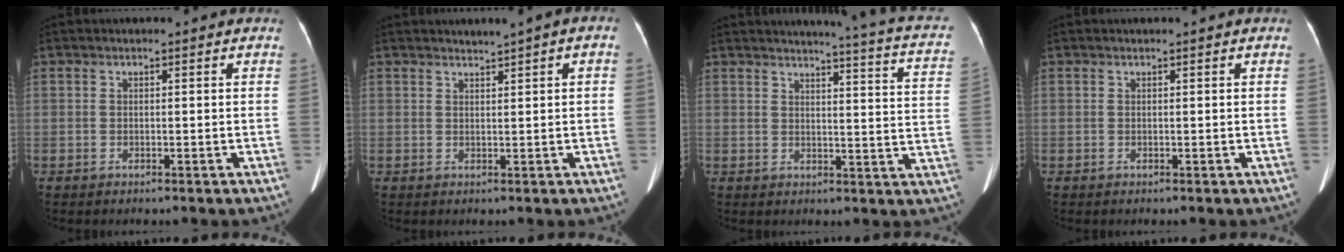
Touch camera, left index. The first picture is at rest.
{"total": 2.0, "force": [1.2, 0.2, 1.6], "torque": [-0.025, 0.012, 0.020]}
{"total": 15.1, "force": [12.6, 0.2, 8.3], "torque": [-0.109, -0.057, 0.121]}
{"total": 0.0}